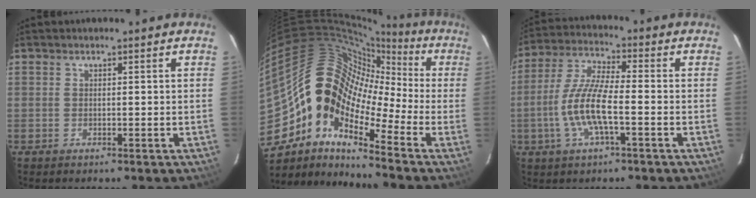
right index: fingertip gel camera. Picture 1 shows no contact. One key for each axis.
{"total": 16.9, "fx": -5.9, "fy": 10.4, "fz": 12.0, "tx": -0.197, "ty": 0.005, "tz": -0.135}
{"total": 10.9, "fx": -2.9, "fy": 2.5, "fz": 10.2, "tx": -0.218, "ty": 0.001, "tz": -0.060}